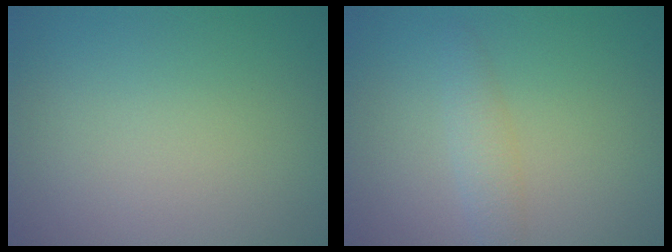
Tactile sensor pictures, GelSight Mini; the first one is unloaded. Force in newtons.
{"total": 1.8, "press": 1.8, "slide": 0.1}